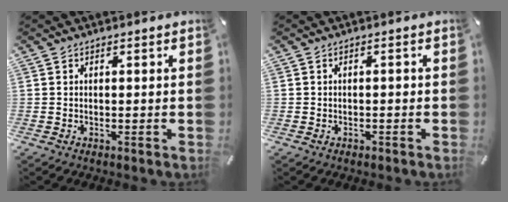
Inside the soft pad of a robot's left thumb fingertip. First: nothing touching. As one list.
[{"total": 1.0, "force": [-0.6, 0.7, 0.4], "torque": [-0.010, 0.002, -0.014]}]